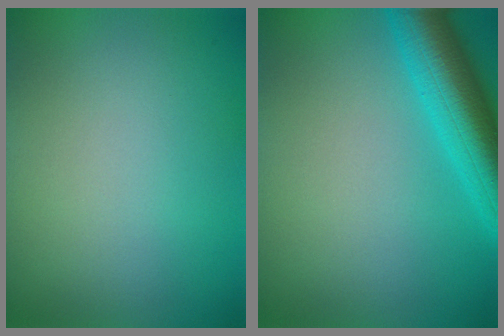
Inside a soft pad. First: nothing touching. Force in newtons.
{"total": 6.8, "press": 6.8, "slide": 0.4}